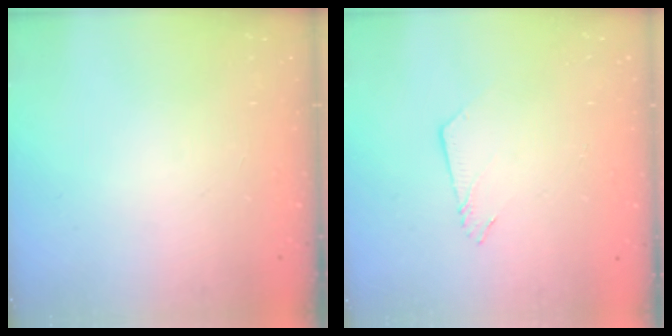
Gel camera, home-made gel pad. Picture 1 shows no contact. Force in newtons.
{"total": 4.0, "press": 4.0, "slide": 0.2}